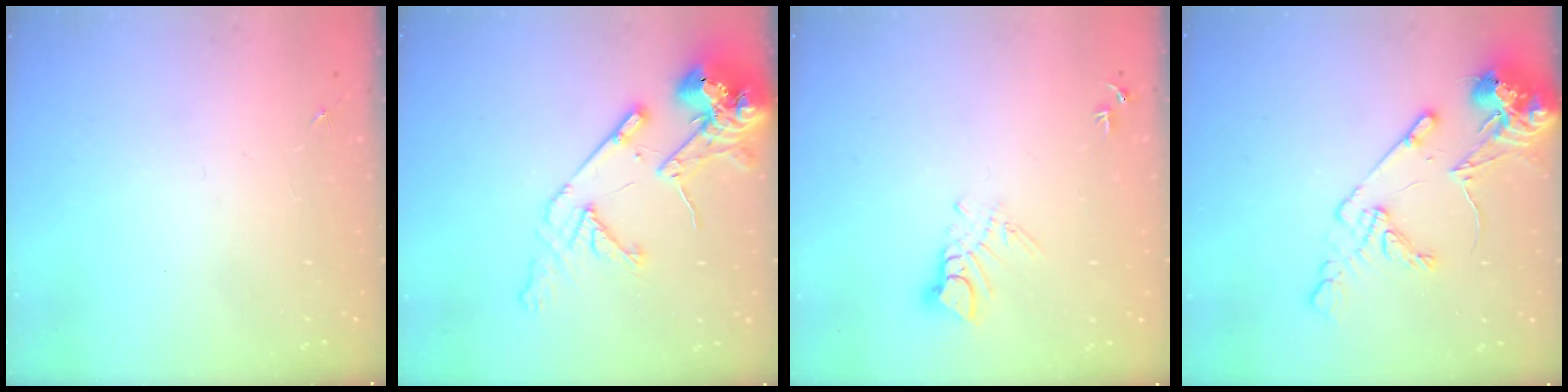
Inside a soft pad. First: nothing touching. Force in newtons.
{"total": 15.7, "press": 15.5, "slide": 2.3}
{"total": 5.9, "press": 5.9, "slide": 0.5}
{"total": 13.7, "press": 13.5, "slide": 2.3}